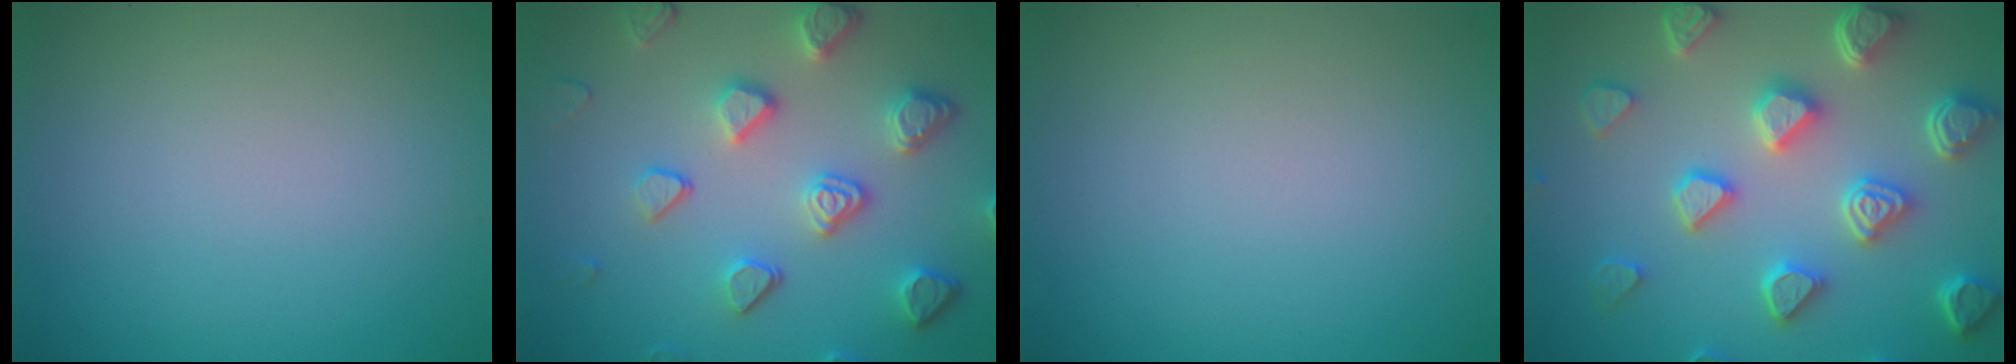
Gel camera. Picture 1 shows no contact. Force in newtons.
{"total": 5.0, "press": 4.2, "slide": 2.8}
{"total": 0.0}
{"total": 6.7, "press": 5.5, "slide": 3.7}